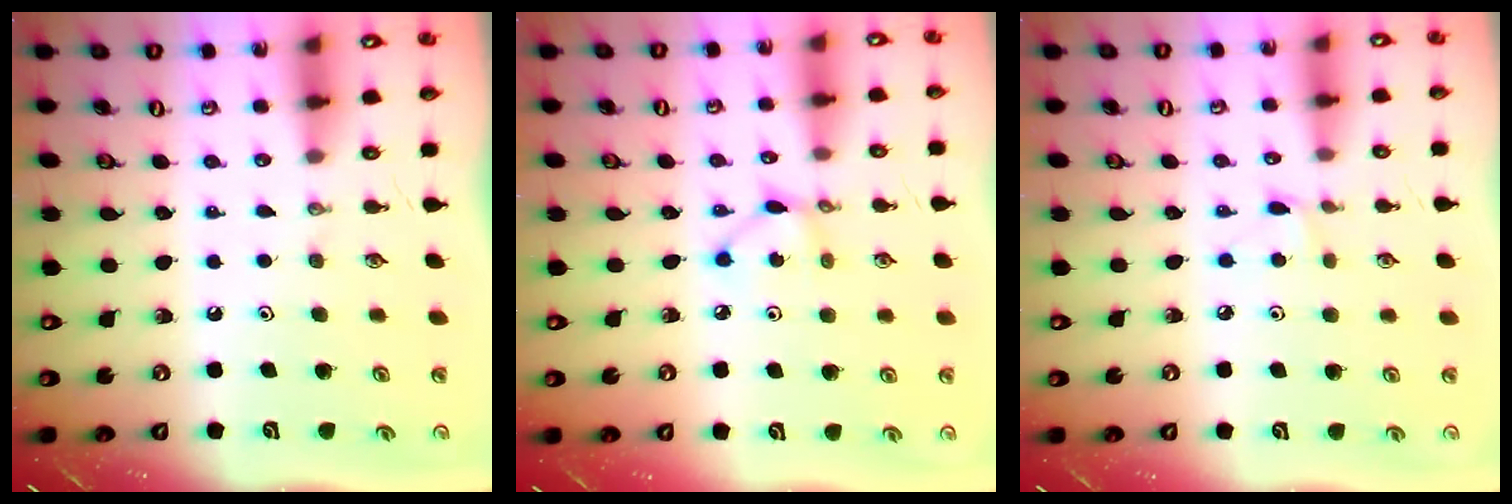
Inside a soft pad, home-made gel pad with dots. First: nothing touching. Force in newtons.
{"total": 3.5, "press": 3.5, "slide": 0.1}
{"total": 3.6, "press": 3.5, "slide": 0.4}